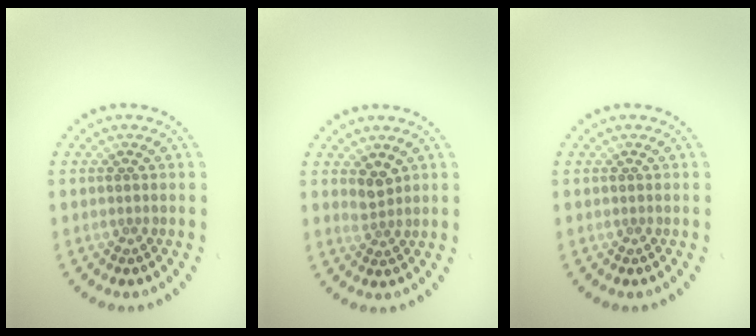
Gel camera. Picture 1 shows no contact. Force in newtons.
{"total": 1.6, "press": 1.1, "slide": 1.2}
{"total": 0.0}